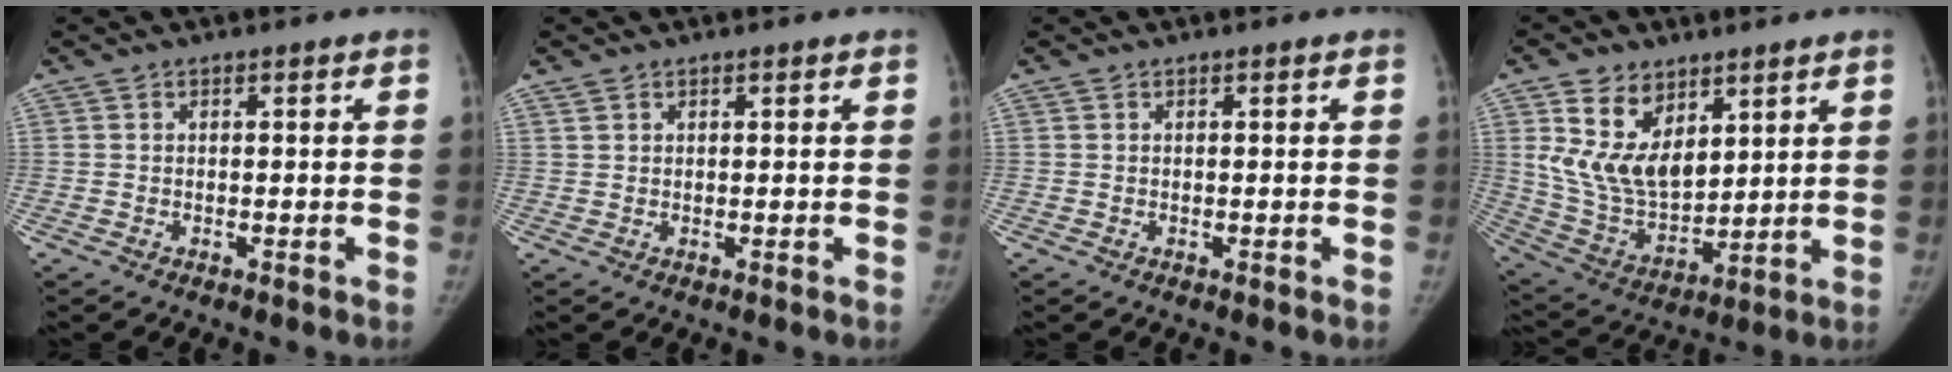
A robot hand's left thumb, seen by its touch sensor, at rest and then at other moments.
{"total": 1.3, "force": [0.9, 0.8, 0.4], "torque": [-0.006, 0.002, 0.019]}
{"total": 0.0}
{"total": 14.6, "force": [6.6, 9.1, 9.4], "torque": [-0.145, -0.039, 0.148]}